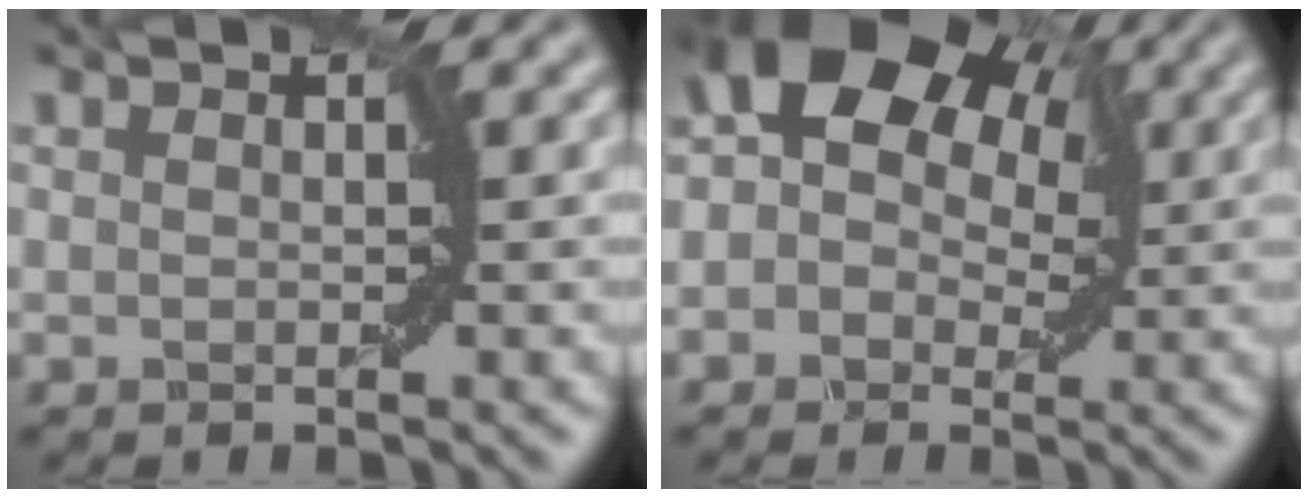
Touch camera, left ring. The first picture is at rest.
{"total": 10.6, "force": [3.3, 7.2, 7.0], "torque": [-0.087, 0.041, 0.025]}